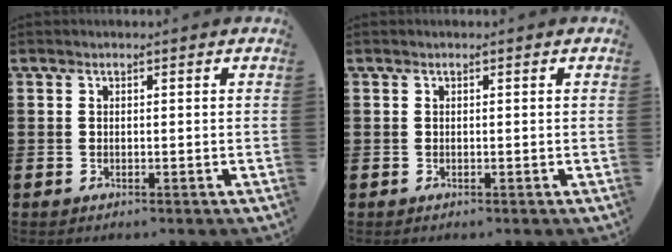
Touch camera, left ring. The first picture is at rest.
{"total": 0.0}